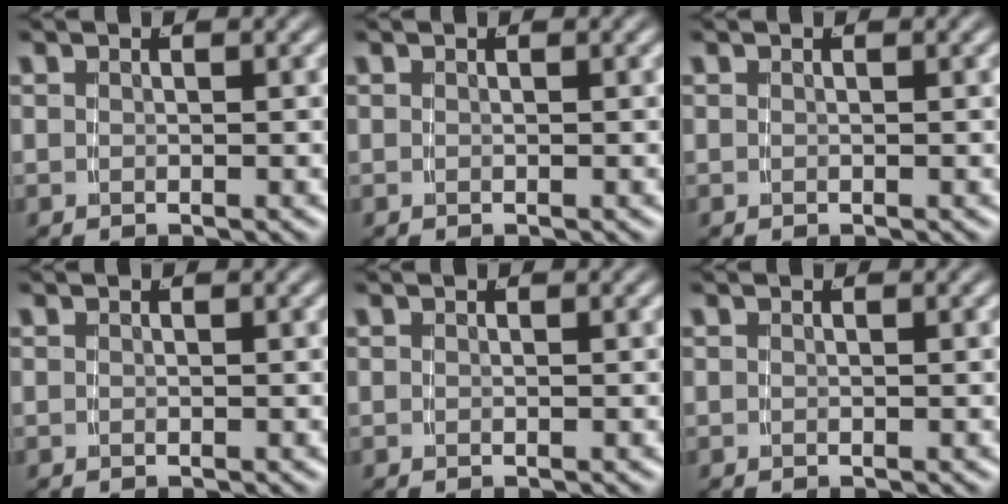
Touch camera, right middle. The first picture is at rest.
{"total": 0.0}
{"total": 0.0}
{"total": 0.0}
{"total": 0.0}
{"total": 0.0}